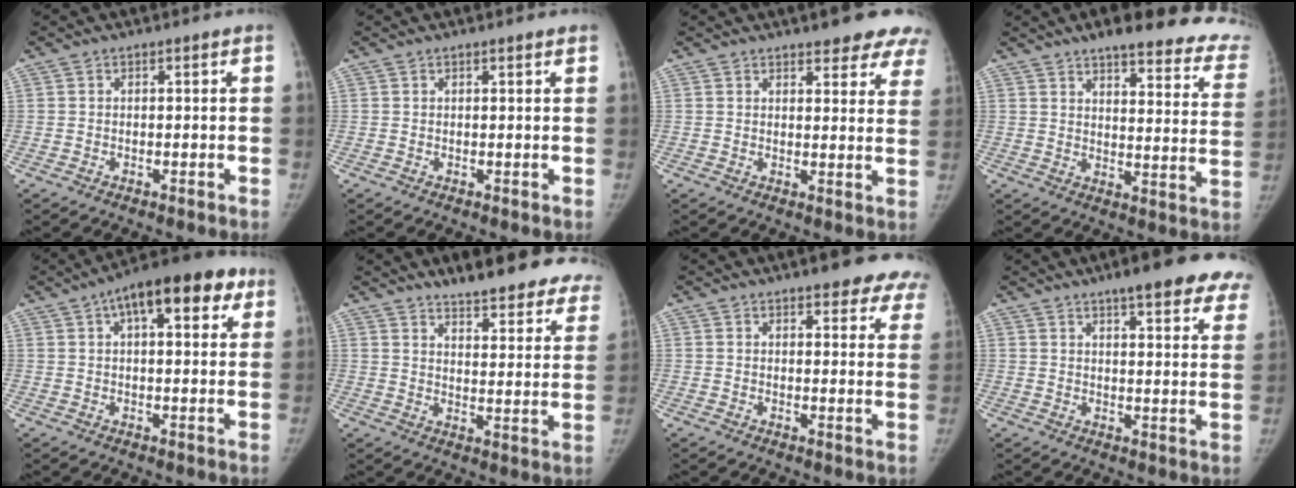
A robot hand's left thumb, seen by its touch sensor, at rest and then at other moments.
{"total": 1.1, "force": [0.8, 0.1, 0.6], "torque": [-0.005, 0.003, 0.012]}
{"total": 12.0, "force": [9.6, 4.0, 6.0], "torque": [-0.023, -0.037, 0.096]}
{"total": 25.8, "force": [21.8, 6.8, 12.2], "torque": [-0.117, -0.107, 0.245]}
{"total": 14.9, "force": [6.7, 6.4, 11.6], "torque": [-0.135, 0.015, 0.089]}
{"total": 22.9, "force": [19.2, 6.6, 10.6], "torque": [-0.098, -0.096, 0.228]}
{"total": 13.1, "force": [10.1, 4.2, 7.1], "torque": [-0.040, -0.032, 0.104]}
{"total": 18.0, "force": [13.4, 4.2, 11.3], "torque": [-0.110, -0.039, 0.153]}